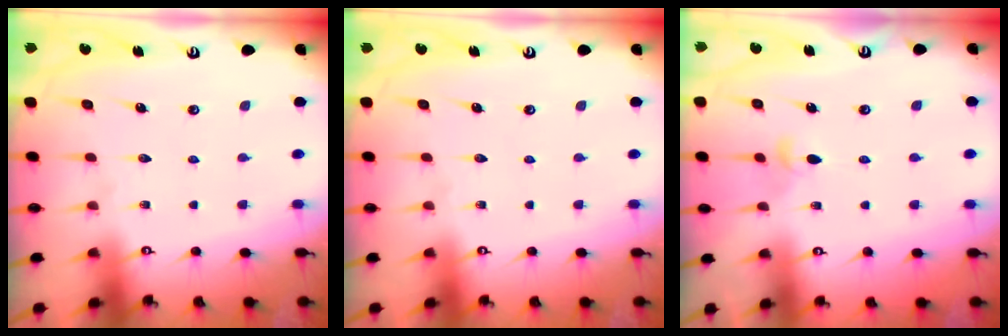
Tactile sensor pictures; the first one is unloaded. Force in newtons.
{"total": 0.0}
{"total": 3.0, "press": 3.0, "slide": 0.6}